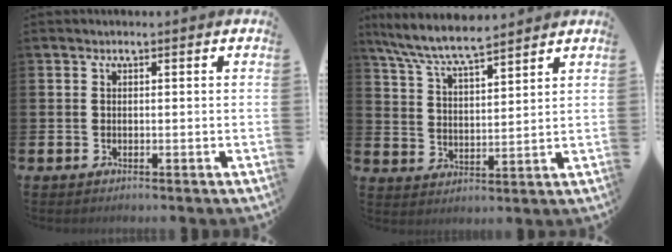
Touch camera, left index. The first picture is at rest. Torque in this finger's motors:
{"motor_torque": [0.08, -0.26, 0.74, 0.21]}